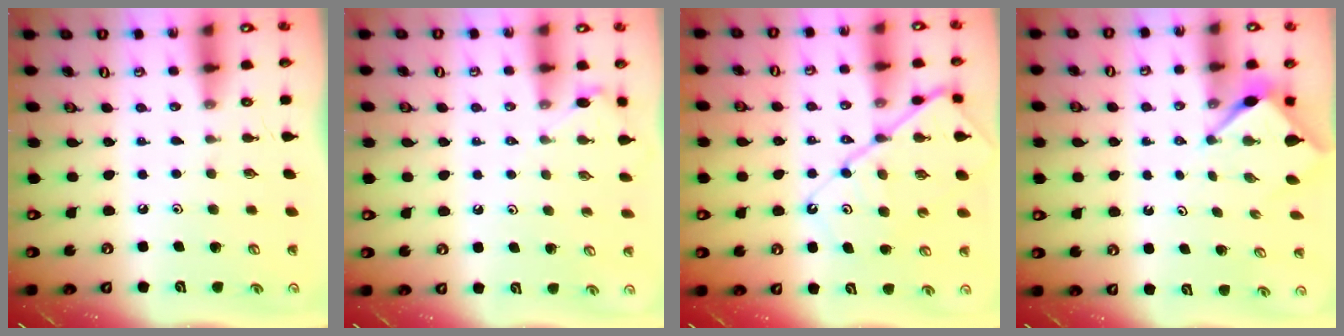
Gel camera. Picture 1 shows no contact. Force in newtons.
{"total": 3.4, "press": 3.4, "slide": 0.5}
{"total": 13.1, "press": 13.1, "slide": 1.3}
{"total": 3.0, "press": 3.0, "slide": 0.3}